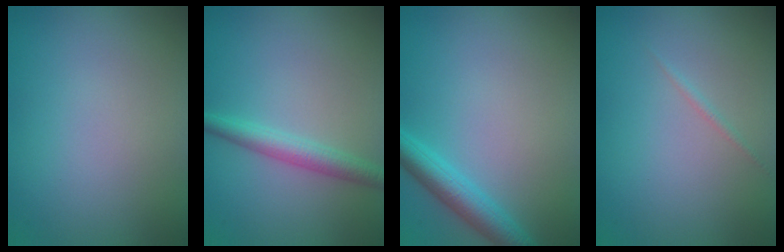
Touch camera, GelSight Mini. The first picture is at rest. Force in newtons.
{"total": 2.6, "press": 2.6, "slide": 0.1}
{"total": 3.4, "press": 3.4, "slide": 0.1}
{"total": 0.6, "press": 0.6, "slide": 0.0}